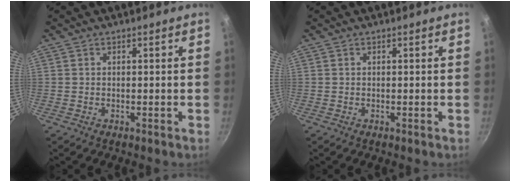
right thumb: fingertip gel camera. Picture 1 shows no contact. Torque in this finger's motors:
{"motor_torque": [-0.01, 0.01, -0.09, -0.09, 0.00]}